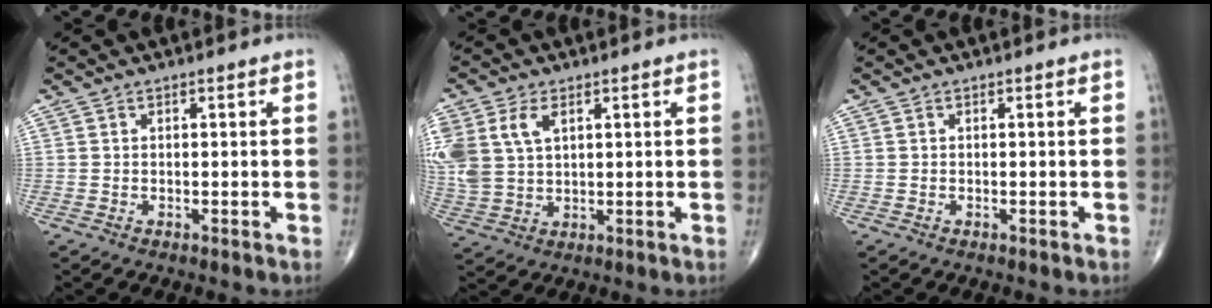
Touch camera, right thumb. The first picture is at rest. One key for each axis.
{"total": 12.1, "fx": 4.1, "fy": 7.8, "fz": 8.3, "tx": -0.208, "ty": 0.001, "tz": 0.090}
{"total": 0.0}